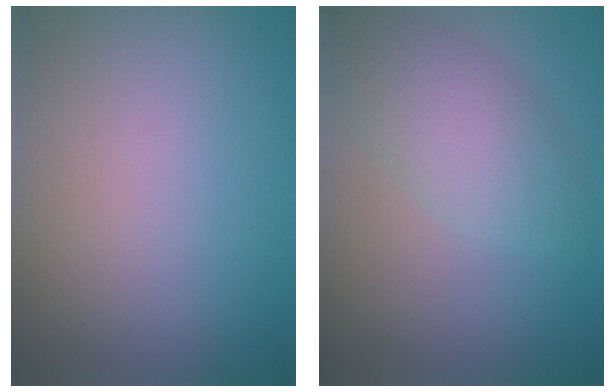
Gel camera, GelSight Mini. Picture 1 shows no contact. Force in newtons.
{"total": 4.2, "press": 4.2, "slide": 0.1}